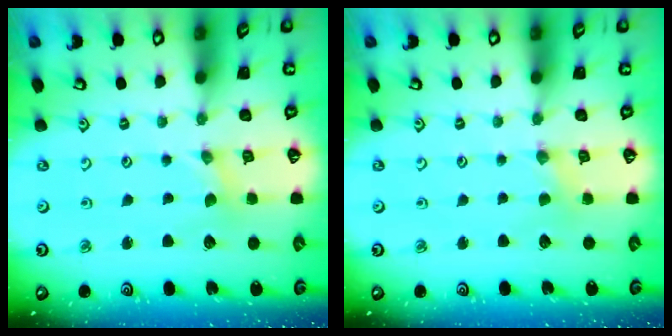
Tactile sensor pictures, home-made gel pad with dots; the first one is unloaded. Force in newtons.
{"total": 1.8, "press": 1.8, "slide": 0.4}